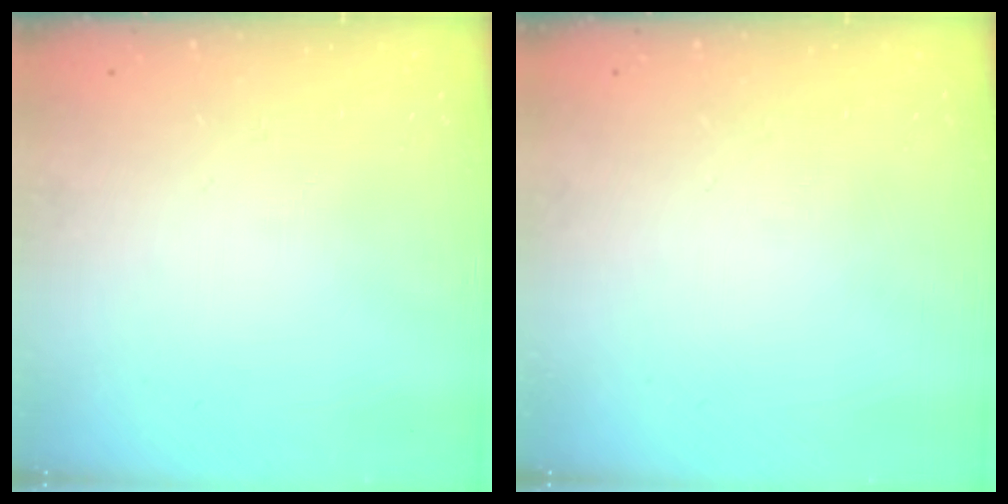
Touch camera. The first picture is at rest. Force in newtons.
{"total": 0.0}